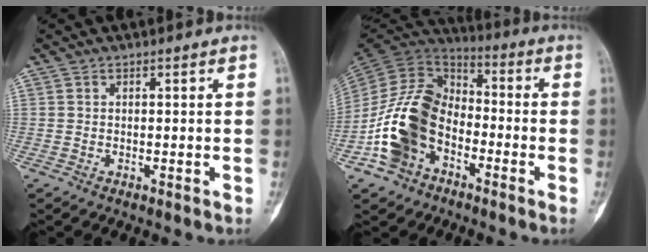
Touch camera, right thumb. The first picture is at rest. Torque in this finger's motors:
{"motor_torque": [2.53, 2.48, 2.01, -0.76, 0.30]}